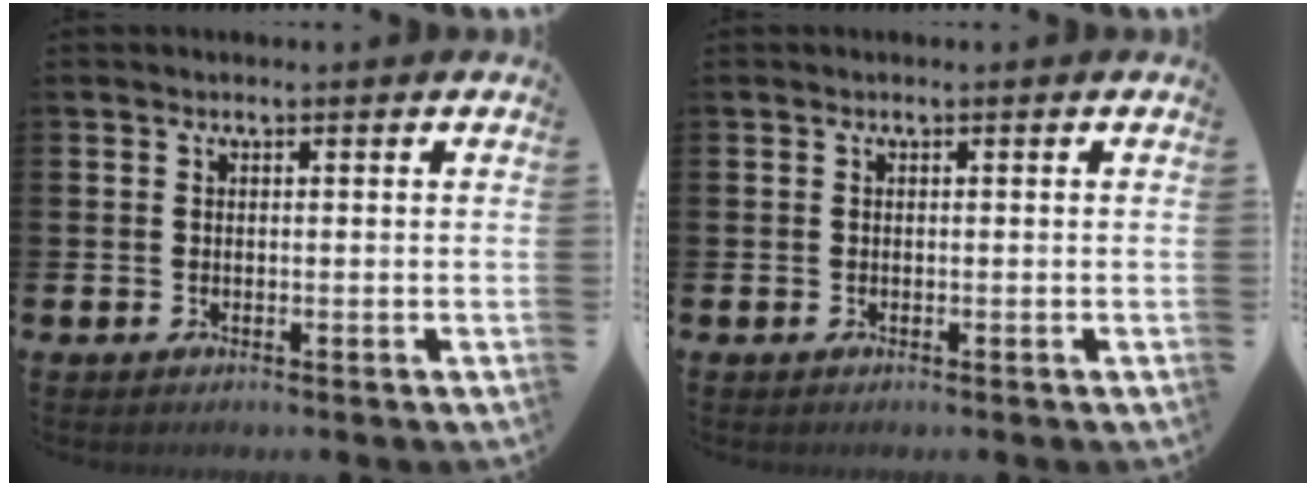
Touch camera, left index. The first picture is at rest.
{"total": 0.0}